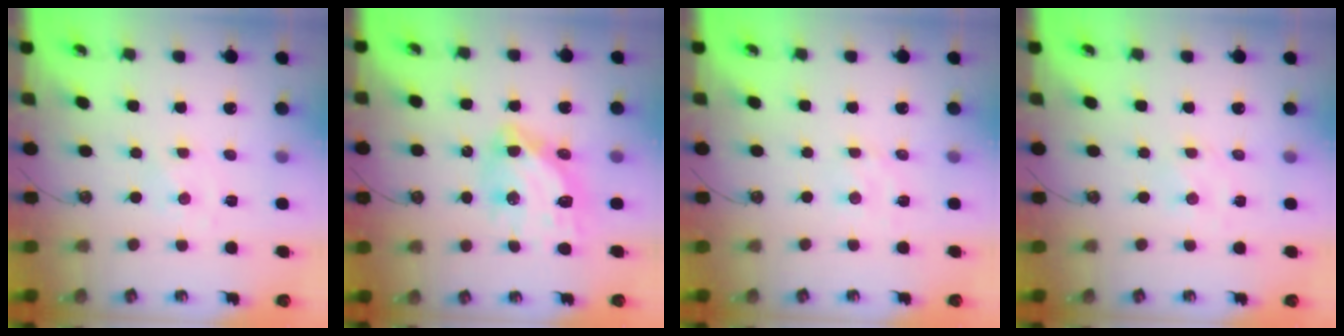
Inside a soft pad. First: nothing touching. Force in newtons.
{"total": 14.8, "press": 14.8, "slide": 1.5}
{"total": 2.6, "press": 2.6, "slide": 0.6}
{"total": 1.0, "press": 0.9, "slide": 0.2}